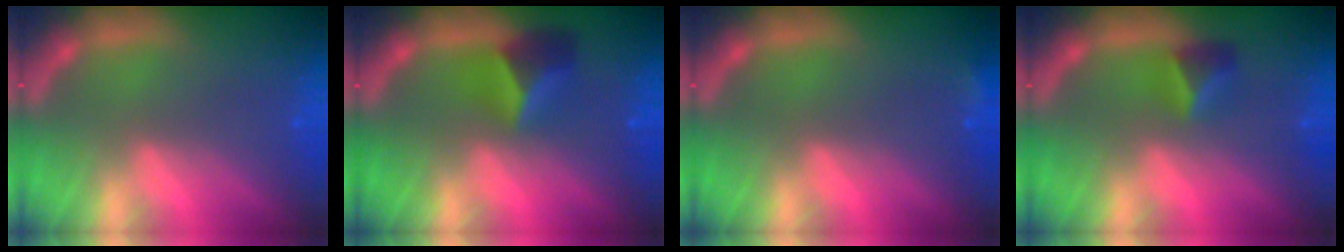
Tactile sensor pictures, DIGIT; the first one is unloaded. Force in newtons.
{"total": 4.0}
{"total": 0.9}
{"total": 2.4}